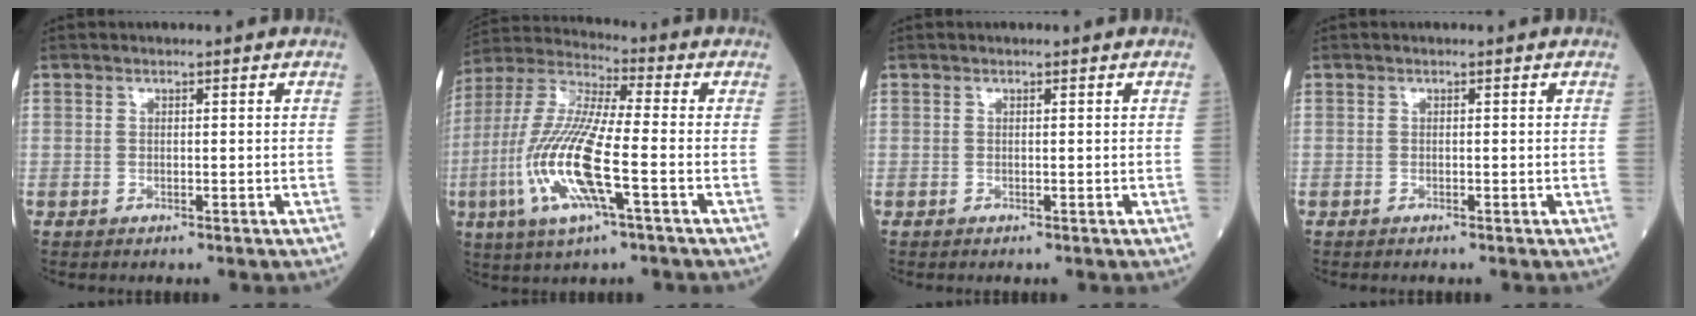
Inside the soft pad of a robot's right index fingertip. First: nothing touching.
{"total": 15.9, "force": [-4.3, 2.1, 15.1], "torque": [-0.330, -0.011, -0.084]}
{"total": 0.0}
{"total": 0.0}